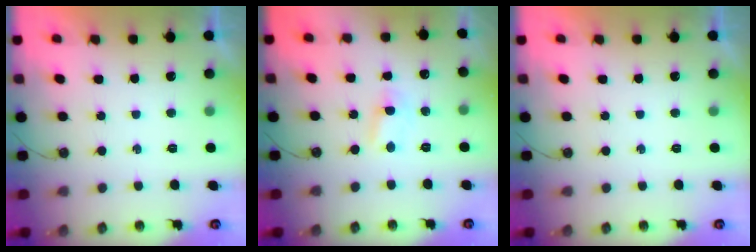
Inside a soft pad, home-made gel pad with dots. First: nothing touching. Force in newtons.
{"total": 2.8, "press": 2.8, "slide": 0.3}
{"total": 0.0}